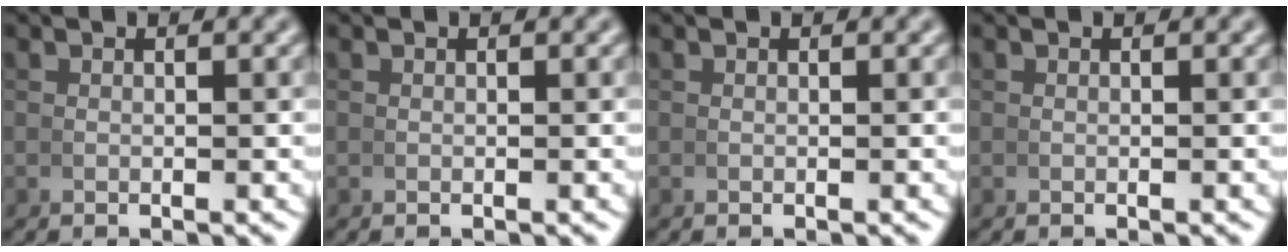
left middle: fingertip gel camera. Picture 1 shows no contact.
{"total": 0.0}
{"total": 0.7, "force": [0.1, -0.6, -0.2], "torque": [0.009, -0.002, 0.006]}
{"total": 0.0}